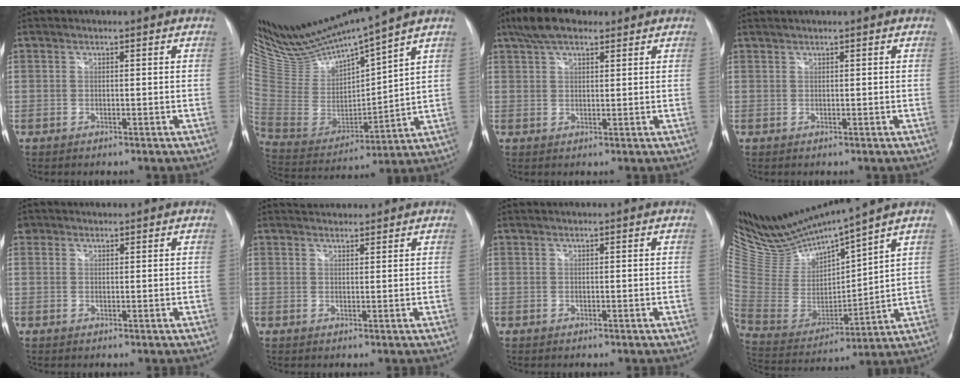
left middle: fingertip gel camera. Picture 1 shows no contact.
{"total": 15.6, "force": [14.5, -0.6, 5.7], "torque": [-0.124, -0.021, 0.295]}
{"total": 7.0, "force": [5.0, 2.7, 4.1], "torque": [-0.085, 0.021, 0.088]}
{"total": 0.7, "force": [0.6, -0.1, 0.1], "torque": [-0.006, 0.009, 0.018]}
{"total": 1.6, "force": [1.0, 1.3, 0.0], "torque": [0.006, 0.006, 0.012]}
{"total": 3.3, "force": [3.2, 0.9, 0.6], "torque": [-0.013, 0.022, 0.051]}
{"total": 0.0}
{"total": 15.4, "force": [14.6, -0.5, 4.7], "torque": [-0.107, -0.025, 0.302]}